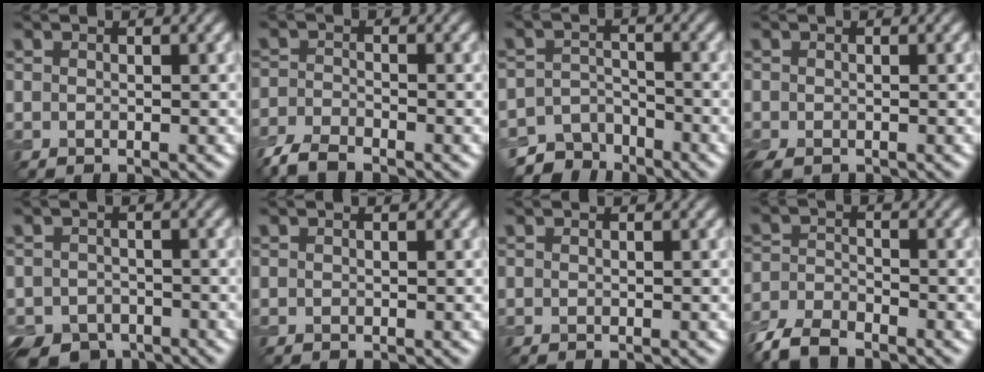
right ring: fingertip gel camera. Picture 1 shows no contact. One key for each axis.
{"total": 3.7, "fx": -3.1, "fy": 1.1, "fz": 1.6, "tx": -0.033, "ty": -0.009, "tz": -0.072}
{"total": 5.2, "fx": -4.3, "fy": 2.7, "fz": 1.2, "tx": -0.008, "ty": -0.009, "tz": -0.074}
{"total": 1.9, "fx": -1.5, "fy": 0.9, "fz": 0.8, "tx": -0.020, "ty": -0.010, "tz": -0.031}
{"total": 5.3, "fx": -3.8, "fy": 3.3, "fz": 1.6, "tx": -0.014, "ty": -0.012, "tz": -0.063}
{"total": 0.0}
{"total": 0.0}
{"total": 4.9, "fx": -4.1, "fy": 1.7, "fz": 2.2, "tx": -0.044, "ty": -0.007, "tz": -0.090}